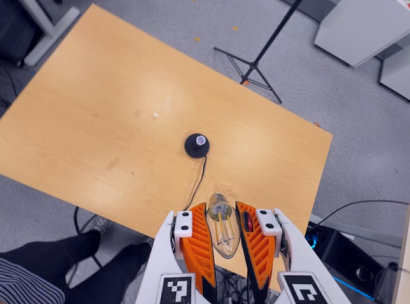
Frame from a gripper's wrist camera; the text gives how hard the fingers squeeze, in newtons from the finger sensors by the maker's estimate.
{"total": 21.6, "left": 24.1, "right": 19.1}